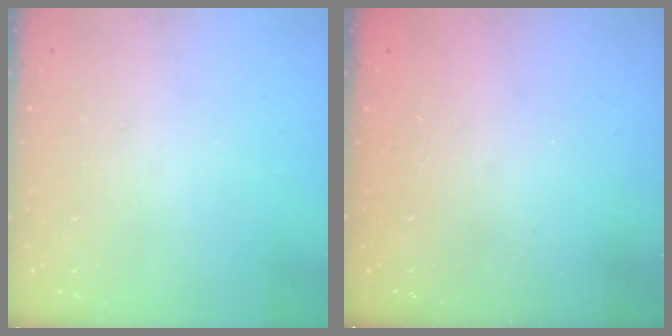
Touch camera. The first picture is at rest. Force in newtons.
{"total": 2.4, "press": 2.3, "slide": 0.8}